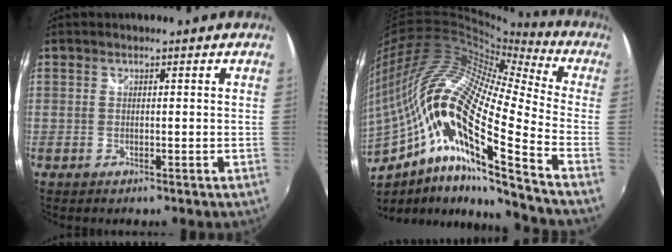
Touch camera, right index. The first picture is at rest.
{"total": 27.5, "force": [-8.9, 5.6, 25.4], "torque": [-0.431, -0.071, -0.177]}